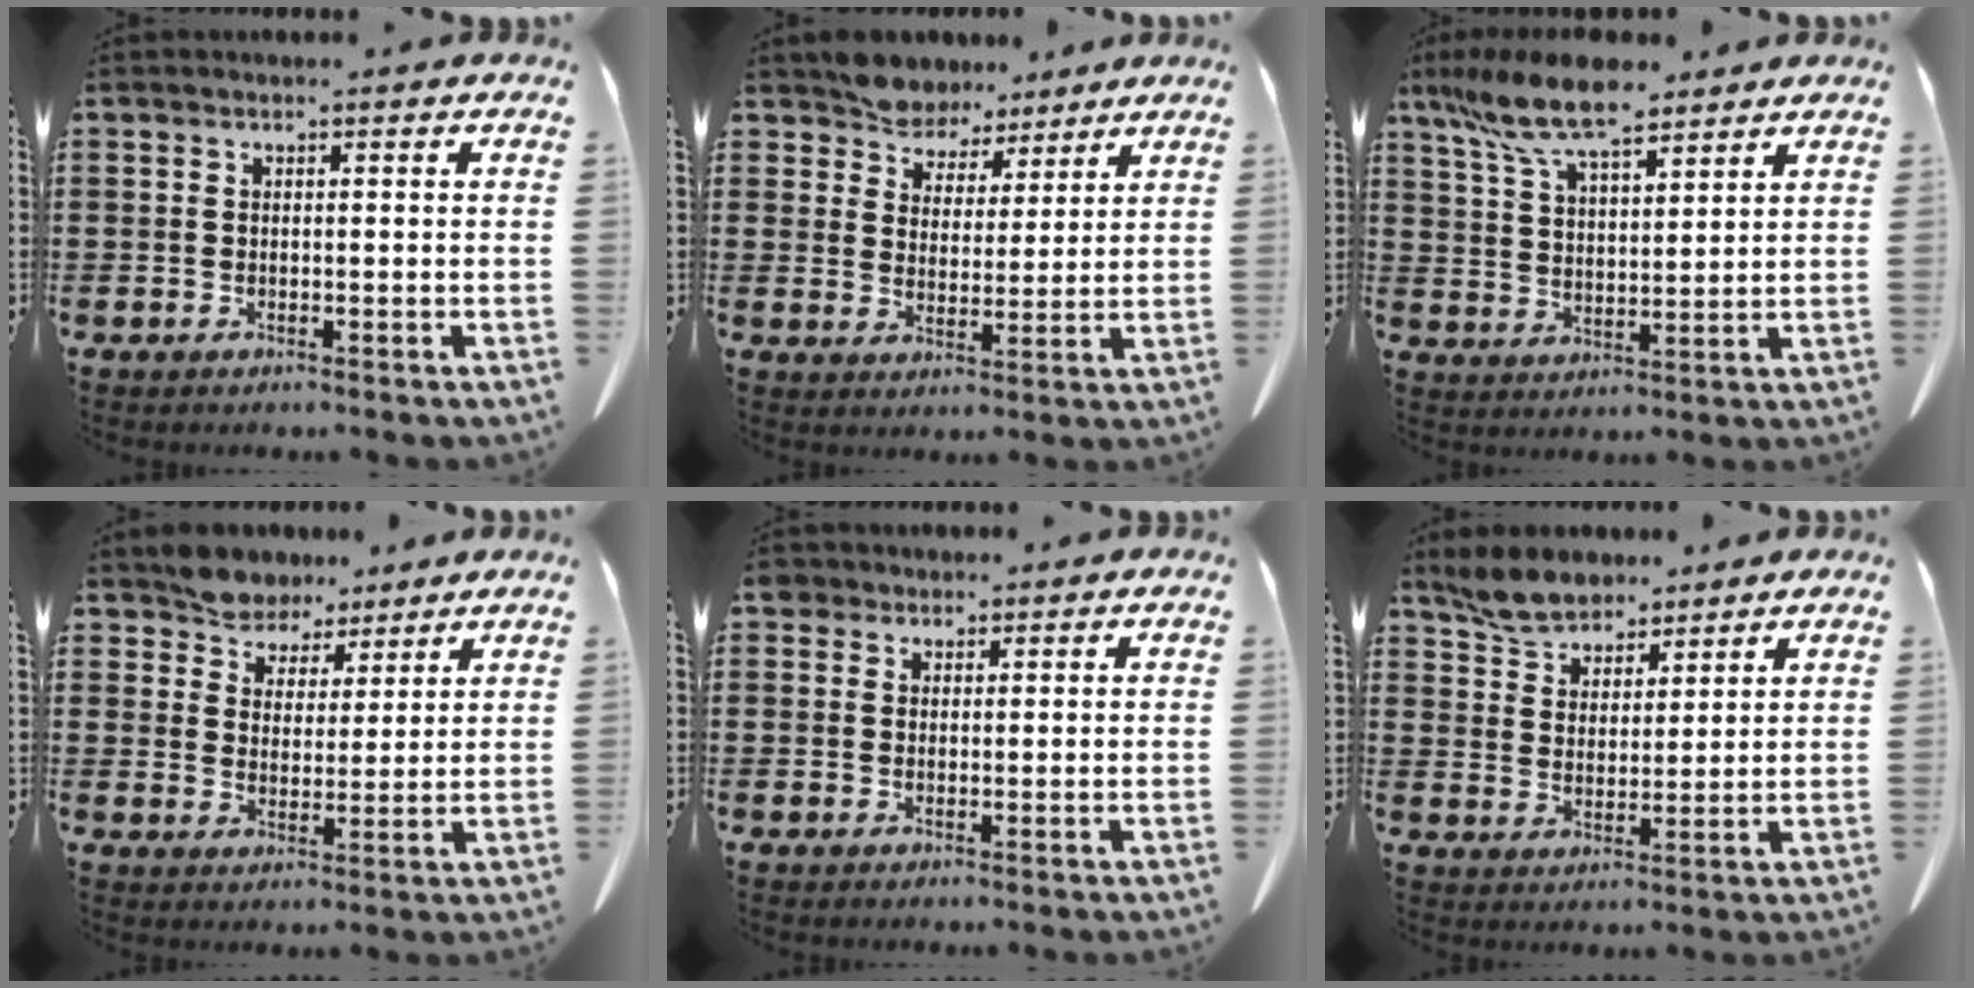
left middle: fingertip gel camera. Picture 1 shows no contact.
{"total": 5.9, "force": [5.5, 2.1, -0.2], "torque": [-0.027, -0.025, 0.106]}
{"total": 10.6, "force": [8.2, 2.8, 6.0], "torque": [-0.139, -0.015, 0.152]}
{"total": 5.7, "force": [5.2, 2.3, 0.2], "torque": [-0.029, -0.014, 0.102]}
{"total": 1.9, "force": [1.5, 1.2, 0.3], "torque": [-0.013, 0.005, 0.029]}
{"total": 5.8, "force": [5.3, 2.1, 1.2], "torque": [-0.047, -0.008, 0.101]}